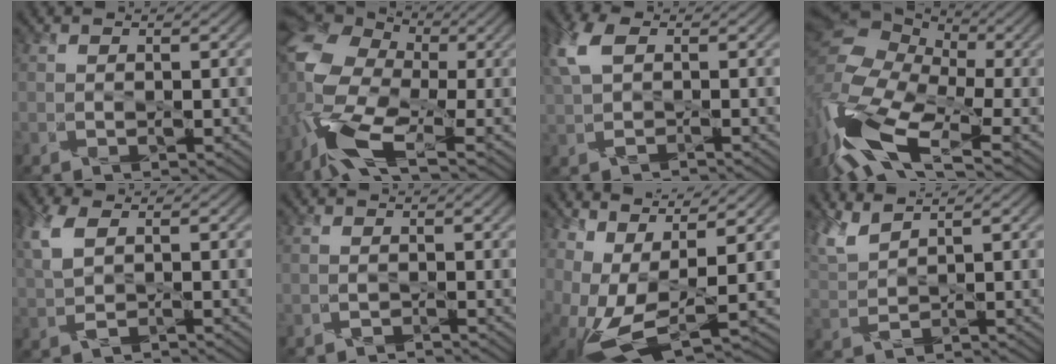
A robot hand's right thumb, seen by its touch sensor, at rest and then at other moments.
{"total": 15.7, "force": [-6.2, 8.7, 11.6], "torque": [-0.287, -0.014, -0.125]}
{"total": 4.6, "force": [1.1, 2.7, 3.6], "torque": [-0.095, 0.017, 0.016]}
{"total": 16.7, "force": [-6.1, 8.9, 12.8], "torque": [-0.300, -0.011, -0.119]}
{"total": 3.7, "force": [1.1, 1.8, 3.0], "torque": [-0.082, 0.012, 0.020]}
{"total": 0.6, "force": [-0.5, -0.2, -0.1], "torque": [0.009, 0.003, -0.014]}
{"total": 9.6, "force": [2.0, 4.9, 8.0], "torque": [-0.170, -0.005, 0.040]}
{"total": 3.7, "force": [3.1, 0.8, 1.7], "torque": [-0.056, 0.010, 0.067]}